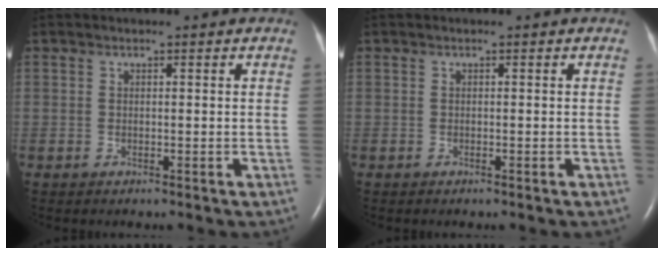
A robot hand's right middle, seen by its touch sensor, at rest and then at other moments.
{"total": 0.0}